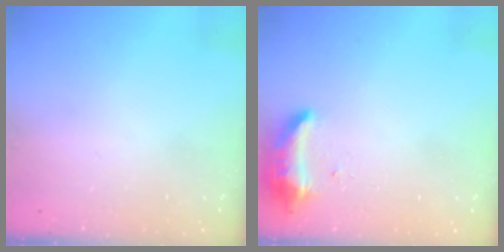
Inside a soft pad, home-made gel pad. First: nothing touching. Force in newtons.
{"total": 8.4, "press": 8.4, "slide": 0.4}